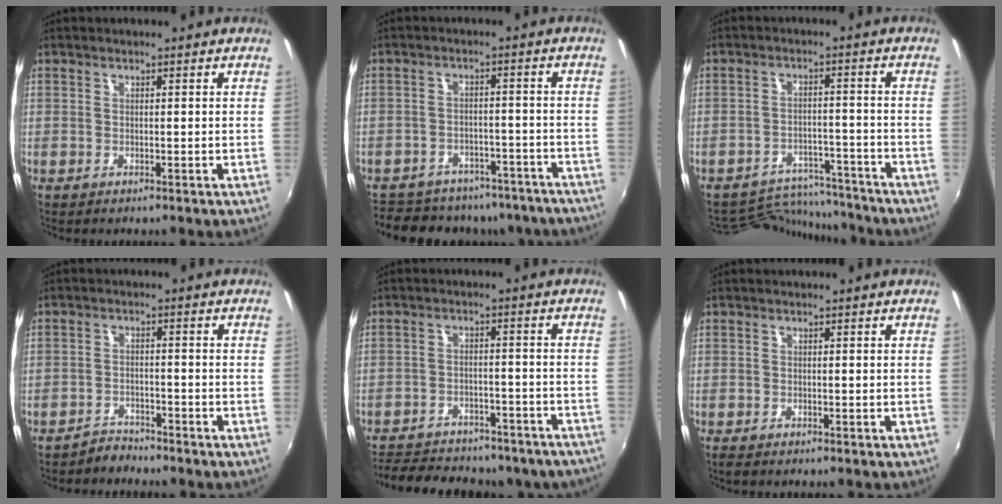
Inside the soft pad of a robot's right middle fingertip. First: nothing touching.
{"total": 20.1, "force": [-17.1, 8.1, 6.7], "torque": [-0.143, 0.012, -0.209]}
{"total": 12.6, "force": [-11.9, 3.5, 2.0], "torque": [-0.055, 0.026, -0.165]}
{"total": 3.0, "force": [-2.9, 0.8, -0.1], "torque": [-0.004, 0.007, -0.052]}
{"total": 23.3, "force": [-19.3, 9.0, 9.4], "torque": [-0.199, 0.004, -0.239]}
{"total": 1.1, "force": [-0.9, 0.4, 0.5], "torque": [-0.012, -0.007, -0.017]}